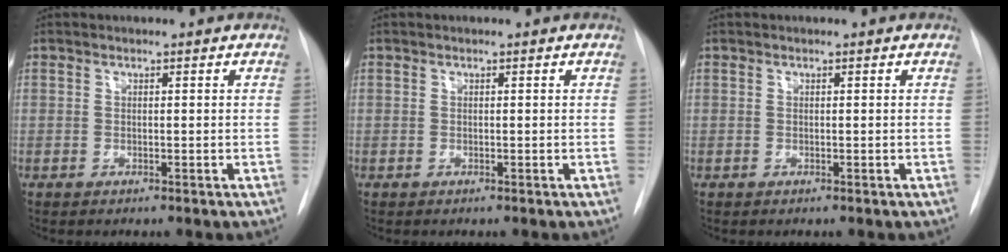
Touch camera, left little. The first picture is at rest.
{"total": 0.0}
{"total": 0.0}